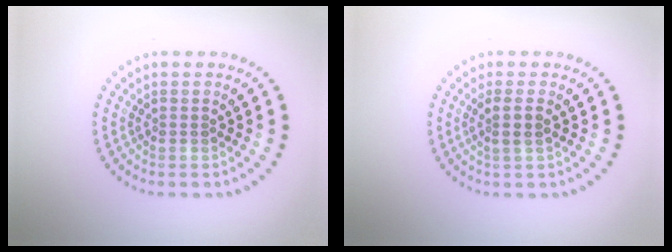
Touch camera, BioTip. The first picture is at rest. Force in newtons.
{"total": 1.5, "press": 1.3, "slide": 0.8}